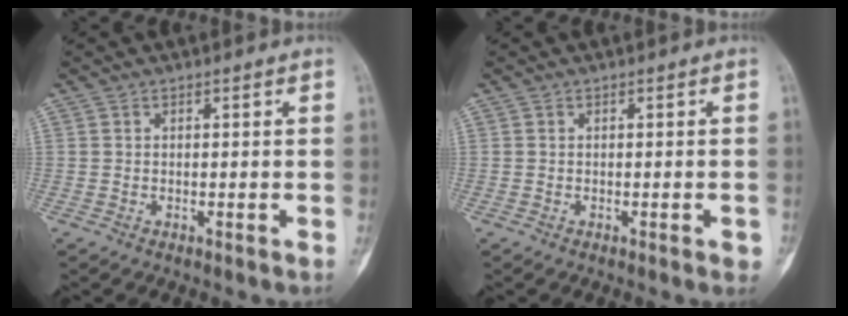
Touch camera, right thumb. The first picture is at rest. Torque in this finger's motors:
{"motor_torque": [0.91, 0.15, 0.27, -0.36, 0.07]}